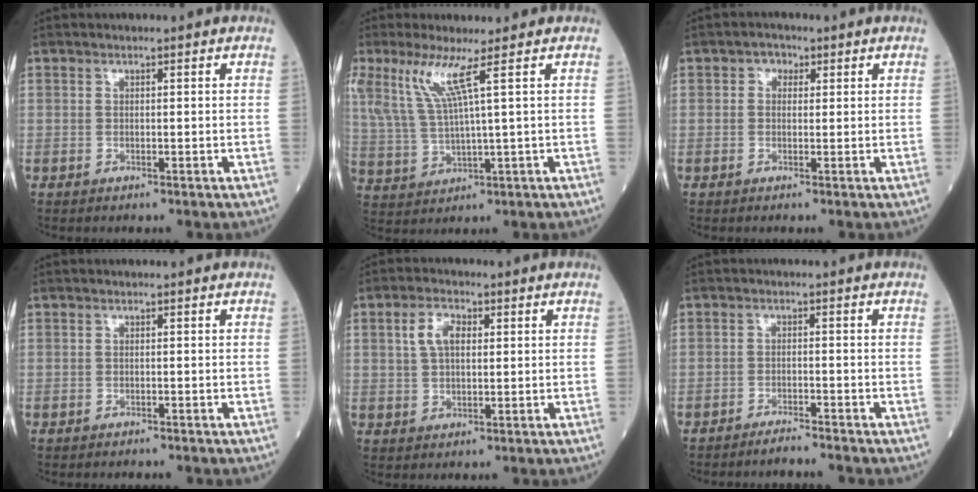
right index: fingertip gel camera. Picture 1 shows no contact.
{"total": 7.8, "force": [4.2, -0.7, 6.6], "torque": [-0.149, 0.005, 0.095]}
{"total": 1.6, "force": [0.4, 1.4, 0.7], "torque": [-0.009, 0.008, 0.000]}
{"total": 1.0, "force": [-1.0, 0.2, 0.4], "torque": [-0.010, -0.002, -0.013]}
{"total": 4.7, "force": [1.5, 2.4, 3.7], "torque": [-0.076, 0.013, 0.029]}
{"total": 2.5, "force": [-2.4, -0.3, 0.4], "torque": [-0.008, -0.007, -0.041]}